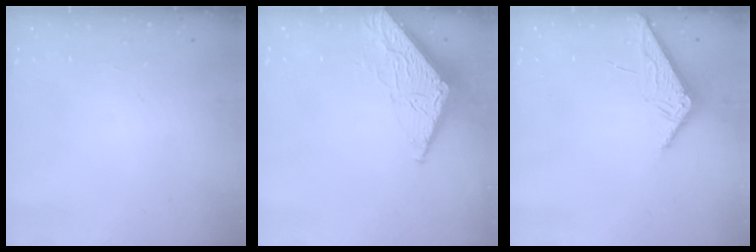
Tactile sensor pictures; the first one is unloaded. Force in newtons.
{"total": 6.4, "press": 6.4, "slide": 0.8}
{"total": 6.6, "press": 6.6, "slide": 0.7}